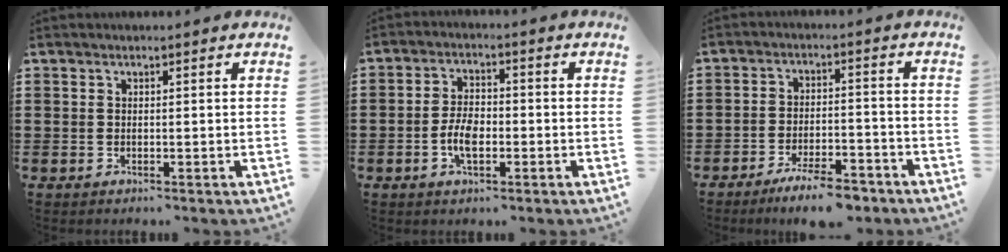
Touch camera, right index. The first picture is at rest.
{"total": 5.0, "force": [-1.4, 2.5, 4.1], "torque": [-0.092, 0.002, -0.030]}
{"total": 6.7, "force": [-5.7, 0.9, 3.3], "torque": [-0.062, -0.002, -0.107]}